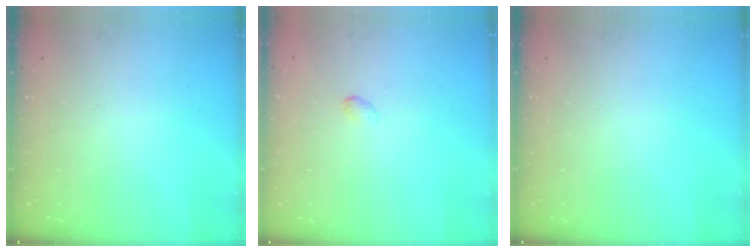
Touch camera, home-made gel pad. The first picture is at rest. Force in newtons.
{"total": 2.7, "press": 2.6, "slide": 0.5}
{"total": 0.0}